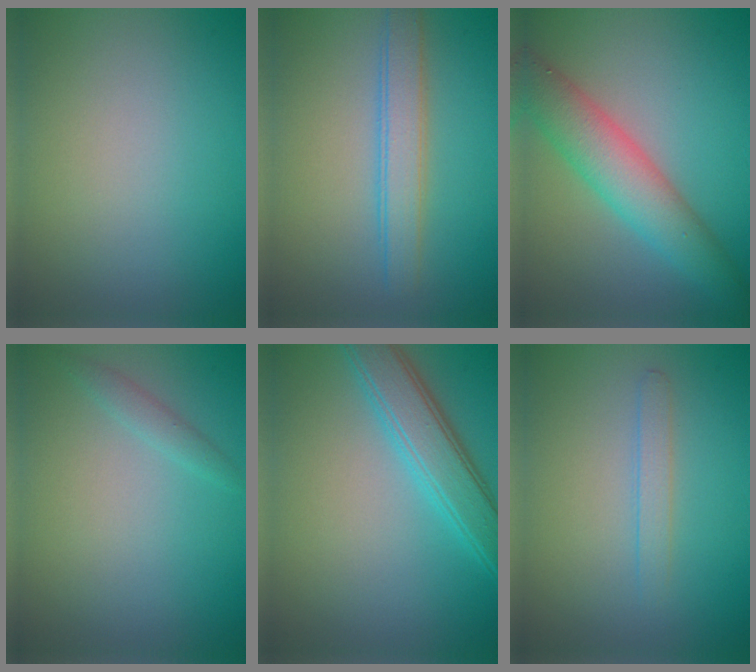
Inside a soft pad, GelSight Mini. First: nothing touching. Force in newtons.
{"total": 3.0, "press": 3.0, "slide": 0.0}
{"total": 5.6, "press": 5.6, "slide": 0.3}
{"total": 1.0, "press": 1.0, "slide": 0.1}
{"total": 4.4, "press": 4.4, "slide": 0.2}
{"total": 1.3, "press": 1.3, "slide": 0.1}